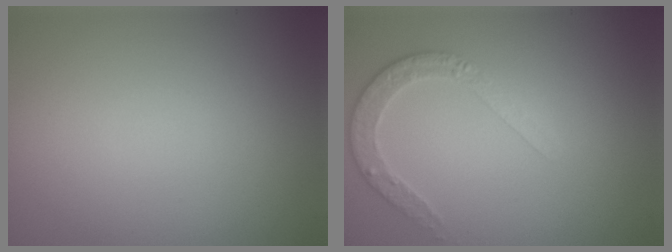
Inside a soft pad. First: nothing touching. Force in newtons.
{"total": 2.6, "press": 2.5, "slide": 1.0}